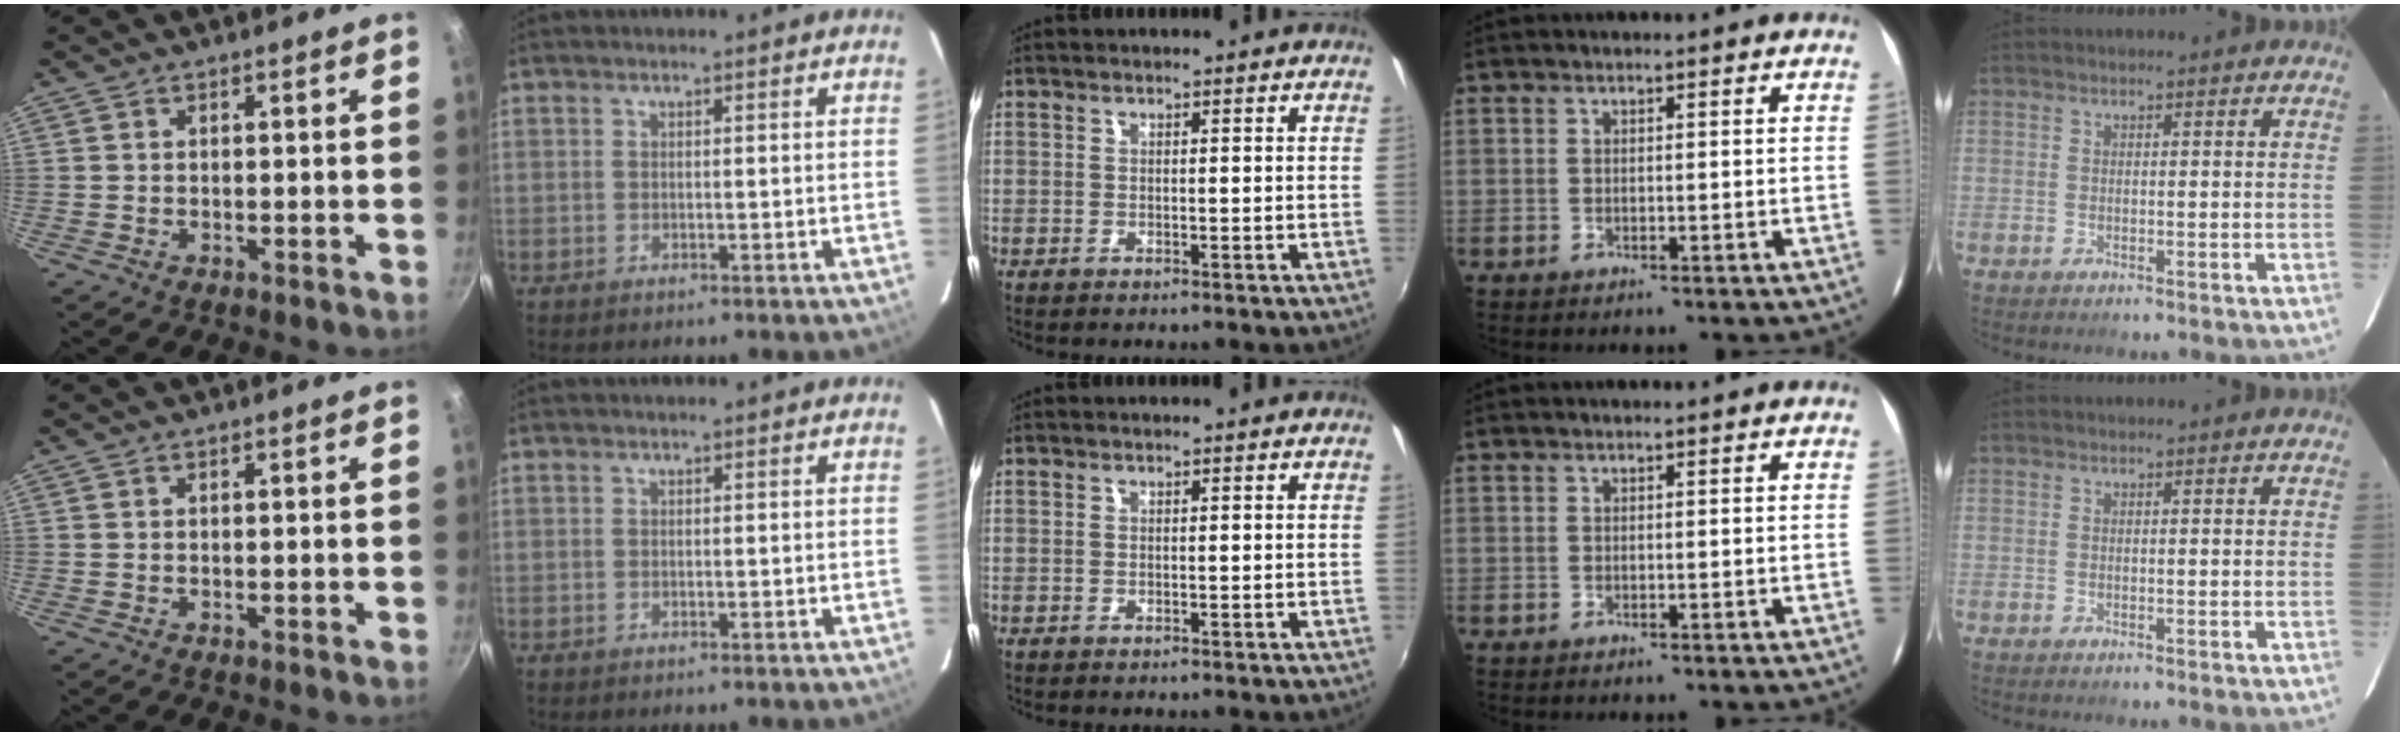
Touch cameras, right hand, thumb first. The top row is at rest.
{}